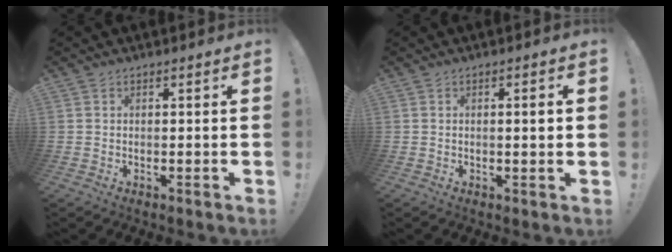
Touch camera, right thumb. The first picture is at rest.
{"total": 2.8, "force": [0.4, 0.1, 2.7], "torque": [-0.043, -0.002, 0.003]}